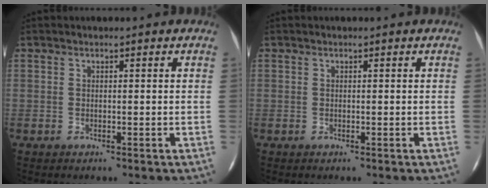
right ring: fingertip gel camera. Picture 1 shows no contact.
{"total": 0.0}